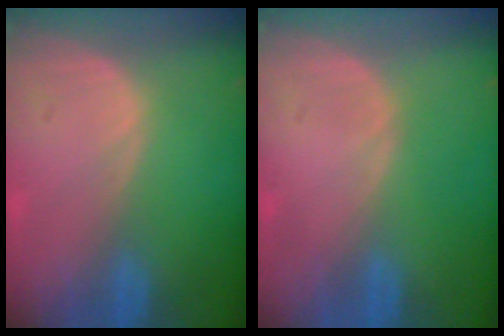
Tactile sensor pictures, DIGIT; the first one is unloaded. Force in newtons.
{"total": 0.0}